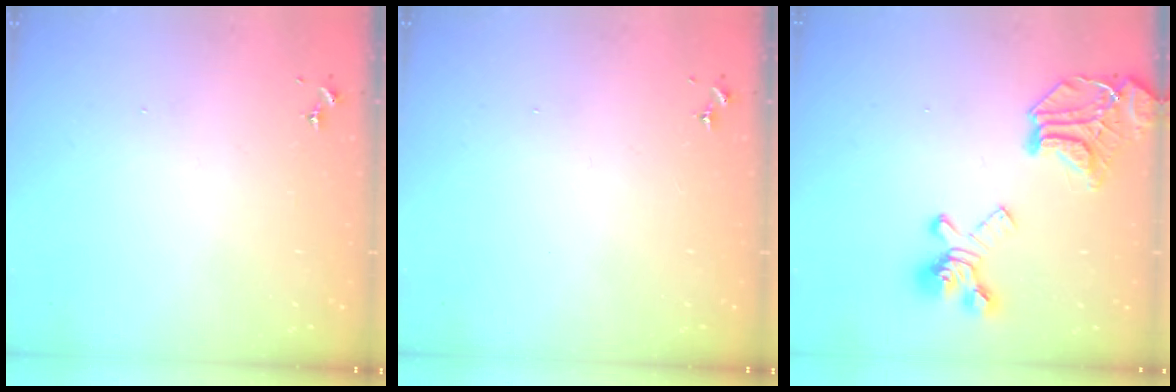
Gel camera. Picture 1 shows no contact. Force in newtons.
{"total": 0.0}
{"total": 22.2, "press": 22.1, "slide": 2.3}